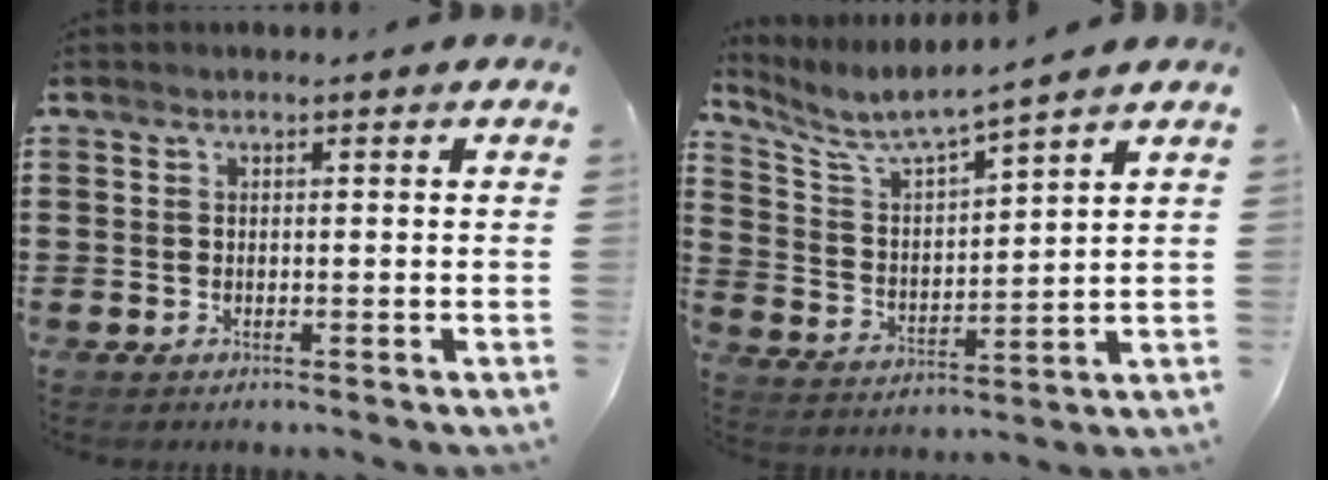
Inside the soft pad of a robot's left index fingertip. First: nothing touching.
{"total": 5.5, "force": [5.1, 0.1, 2.3], "torque": [-0.070, -0.034, 0.081]}